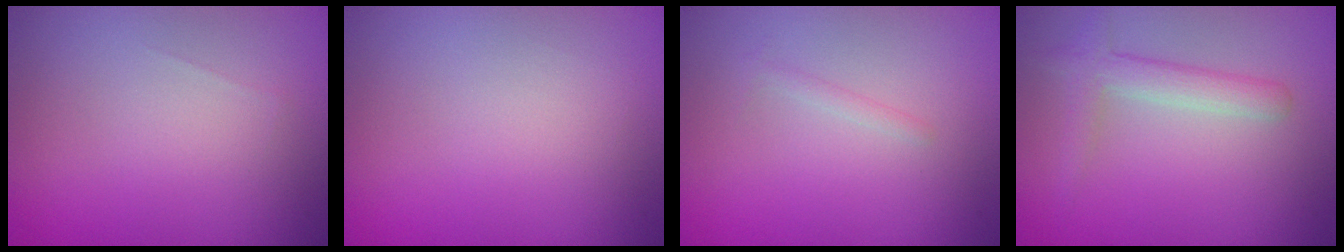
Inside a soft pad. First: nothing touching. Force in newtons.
{"total": 0.0}
{"total": 0.6, "press": 0.6, "slide": 0.0}
{"total": 2.6, "press": 2.6, "slide": 0.2}